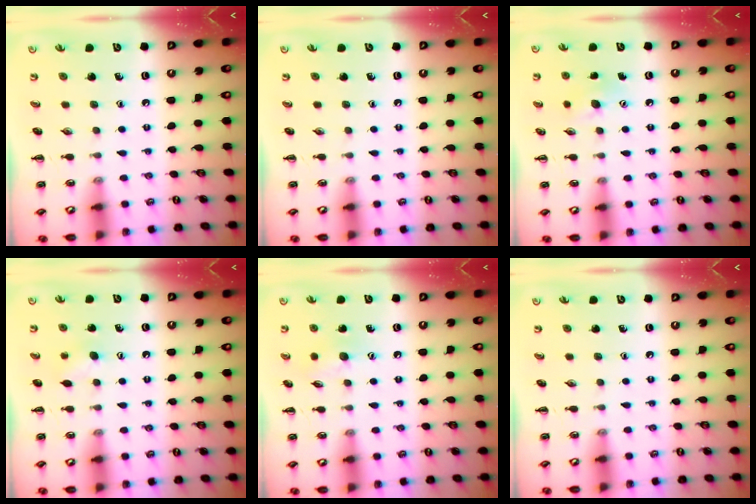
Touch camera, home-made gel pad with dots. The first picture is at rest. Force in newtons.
{"total": 0.0}
{"total": 6.5, "press": 6.4, "slide": 1.6}
{"total": 6.3, "press": 6.1, "slide": 1.5}
{"total": 6.8, "press": 6.7, "slide": 1.1}
{"total": 0.0}